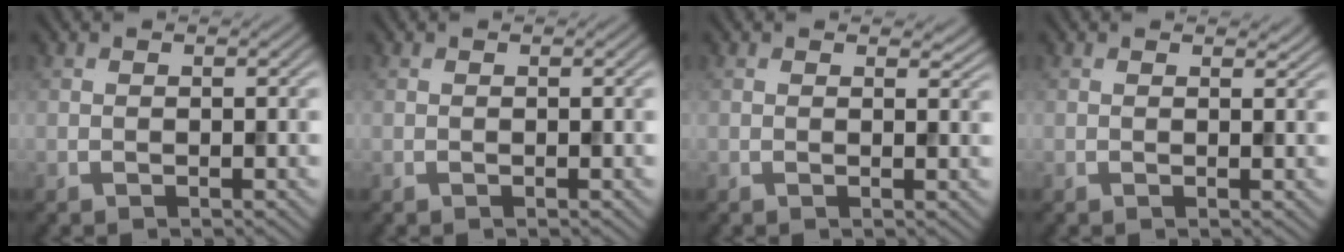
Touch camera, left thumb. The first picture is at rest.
{"total": 0.0}
{"total": 1.1, "force": [0.9, 0.5, 0.5], "torque": [-0.006, -0.007, 0.016]}
{"total": 0.7, "force": [0.7, 0.2, 0.2], "torque": [-0.004, -0.005, 0.011]}